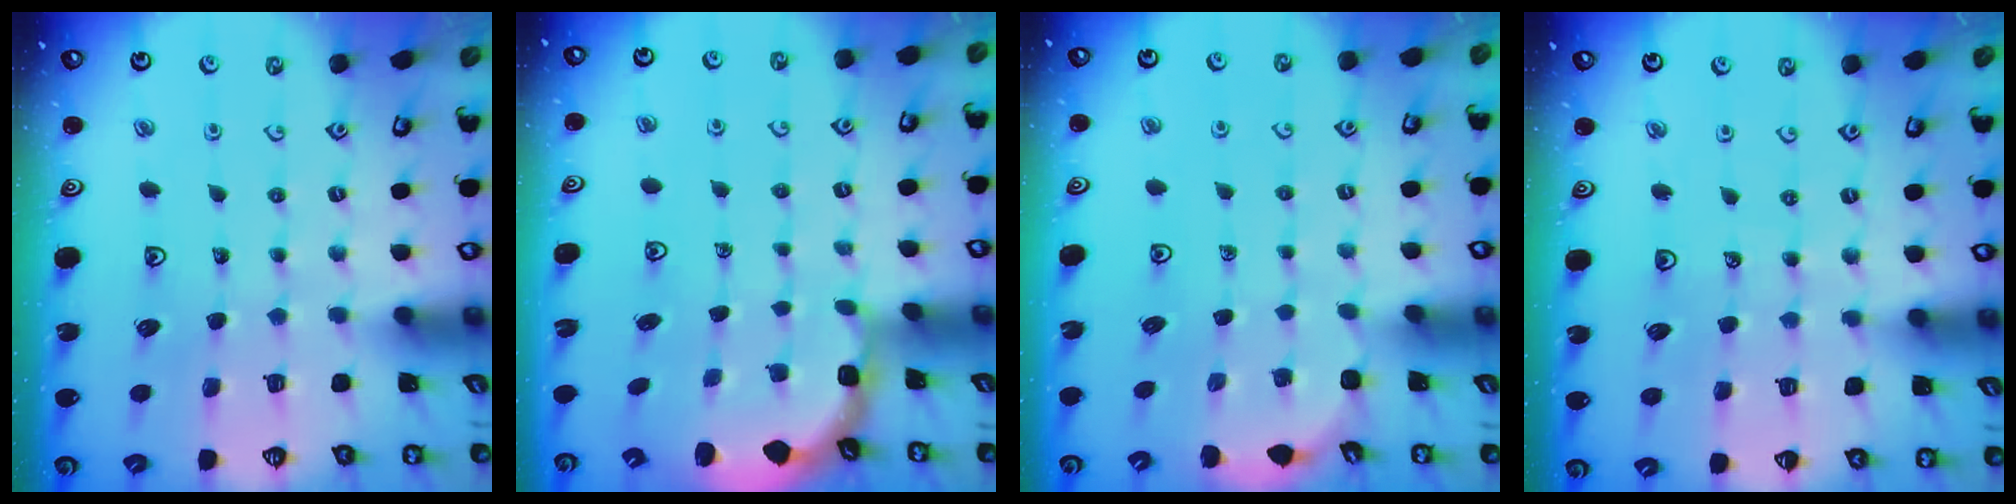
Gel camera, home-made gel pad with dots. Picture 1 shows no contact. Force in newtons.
{"total": 2.7, "press": 2.1, "slide": 1.7}
{"total": 2.2, "press": 1.2, "slide": 1.9}
{"total": 4.5, "press": 4.5, "slide": 0.7}